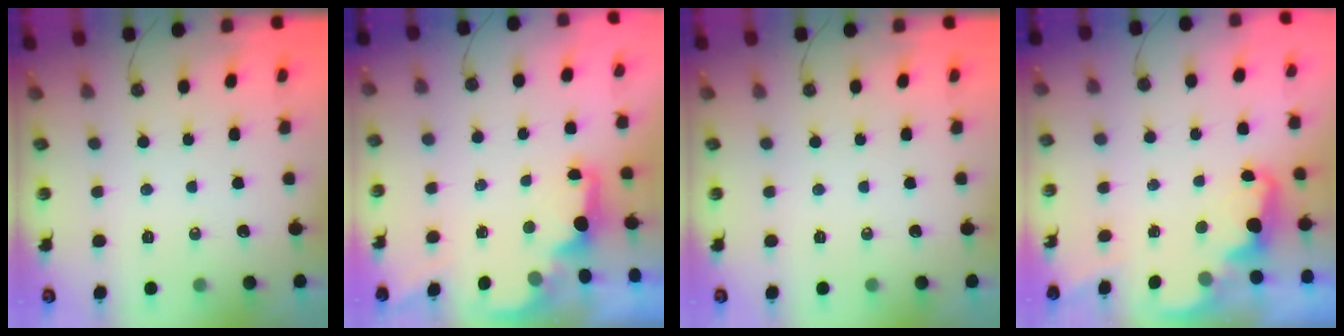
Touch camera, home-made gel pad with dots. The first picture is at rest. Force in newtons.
{"total": 2.1, "press": 1.9, "slide": 0.8}
{"total": 0.0}
{"total": 2.3, "press": 2.2, "slide": 0.7}